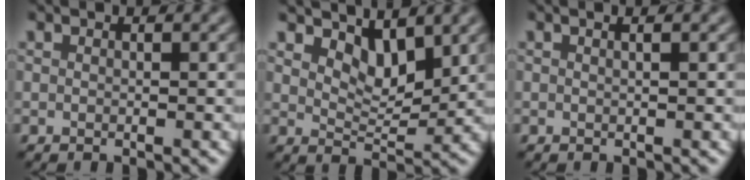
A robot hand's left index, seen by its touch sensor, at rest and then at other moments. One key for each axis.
{"total": 3.7, "fx": 2.8, "fy": 1.4, "fz": 2.0, "tx": -0.042, "ty": -0.010, "tz": 0.044}
{"total": 1.2, "fx": 0.6, "fy": 0.5, "fz": 1.0, "tx": -0.003, "ty": -0.007, "tz": -0.002}